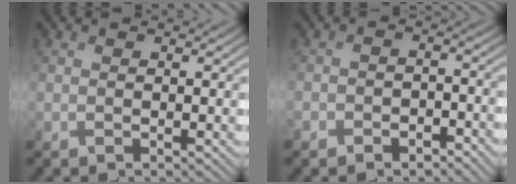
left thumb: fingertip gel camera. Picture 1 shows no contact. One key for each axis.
{"total": 3.3, "fx": -2.3, "fy": 1.9, "fz": 1.5, "tx": -0.023, "ty": 0.000, "tz": -0.041}